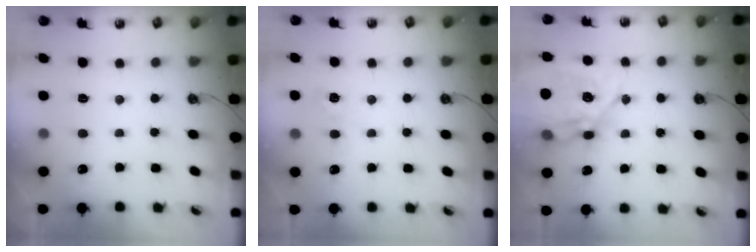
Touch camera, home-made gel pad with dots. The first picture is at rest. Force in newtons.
{"total": 6.1, "press": 6.1, "slide": 0.5}
{"total": 23.3, "press": 23.2, "slide": 2.1}